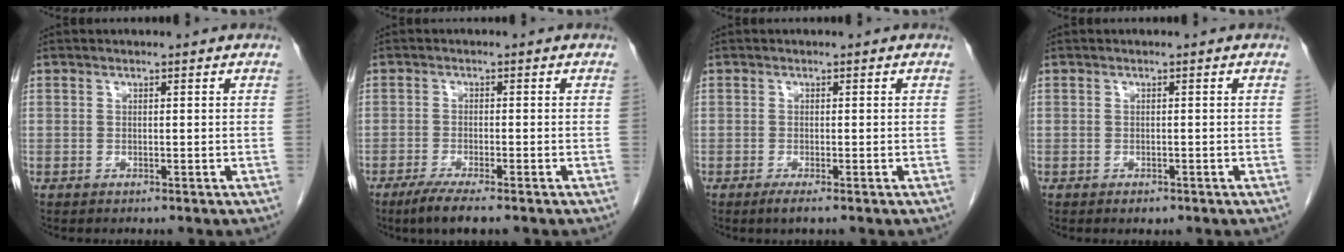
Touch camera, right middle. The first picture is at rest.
{"total": 4.9, "force": [-3.4, 0.4, 3.4], "torque": [-0.060, -0.012, -0.057]}
{"total": 1.4, "force": [-0.8, 0.0, 1.1], "torque": [-0.021, -0.004, -0.016]}
{"total": 1.0, "force": [-0.7, 0.5, 0.5], "torque": [-0.010, 0.000, -0.005]}